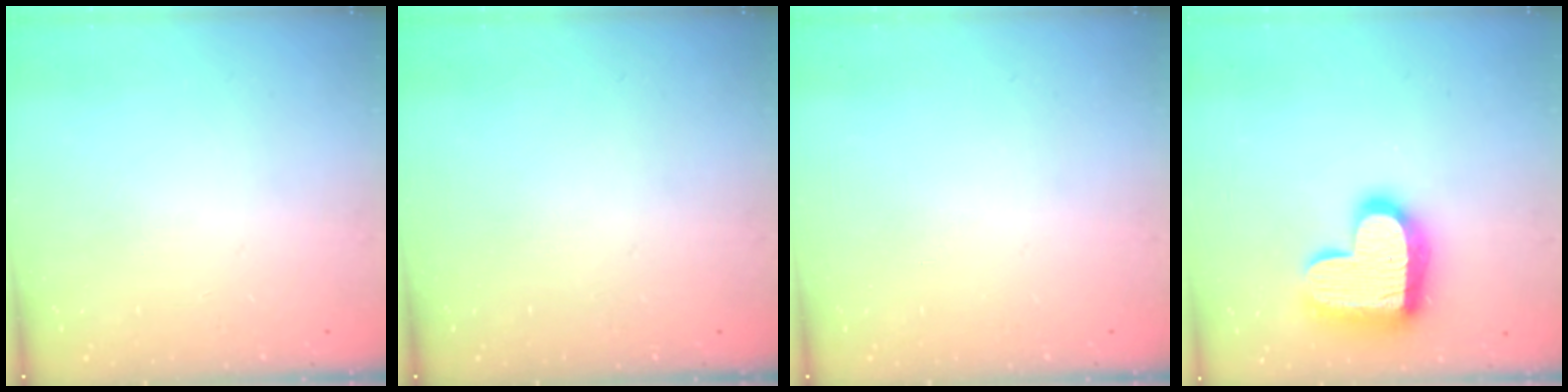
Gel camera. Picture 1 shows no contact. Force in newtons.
{"total": 0.0}
{"total": 0.0}
{"total": 17.9, "press": 17.9, "slide": 1.4}